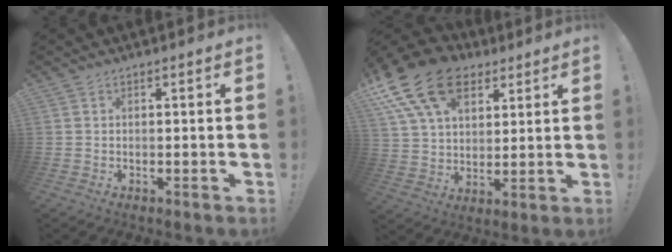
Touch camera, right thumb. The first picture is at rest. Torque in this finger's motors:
{"motor_torque": [1.30, 3.71, 0.51, 0.21, 0.35]}